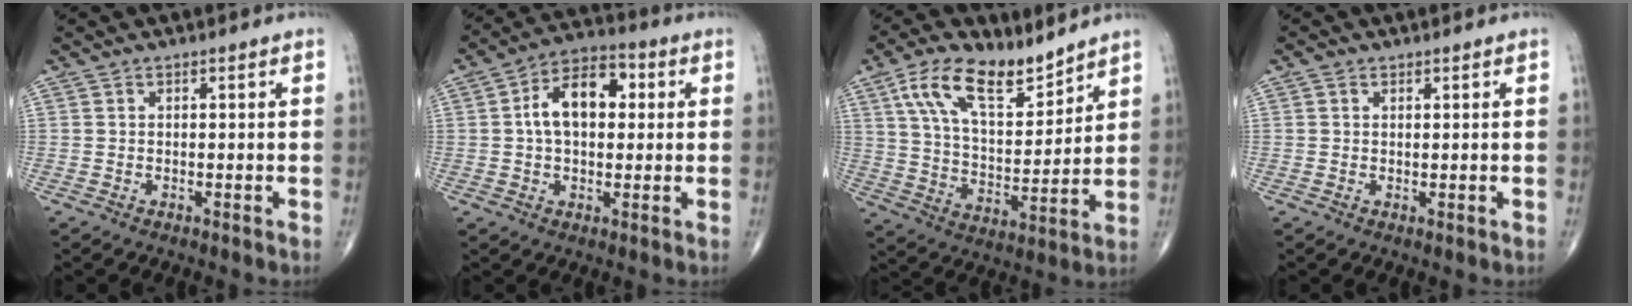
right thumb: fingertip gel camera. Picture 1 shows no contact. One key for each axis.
{"total": 11.5, "fx": 1.7, "fy": 7.1, "fz": 8.9, "tx": -0.134, "ty": 0.025, "tz": 0.018}
{"total": 15.0, "fx": 9.8, "fy": 6.6, "fz": 9.3, "tx": -0.142, "ty": -0.049, "tz": 0.186}
{"total": 1.0, "fx": 0.5, "fy": 0.8, "fz": 0.3, "tx": -0.001, "ty": -0.003, "tz": 0.005}